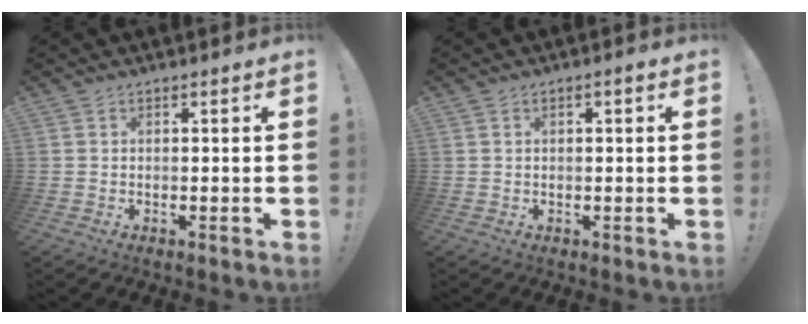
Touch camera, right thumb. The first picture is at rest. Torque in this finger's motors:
{"motor_torque": [-0.03, -0.03, 0.06, -0.09, 0.07]}